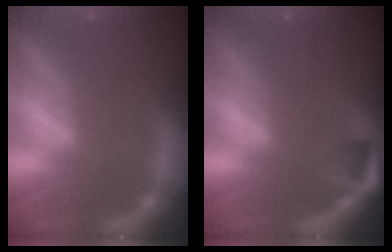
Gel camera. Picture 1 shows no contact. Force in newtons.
{"total": 2.4}